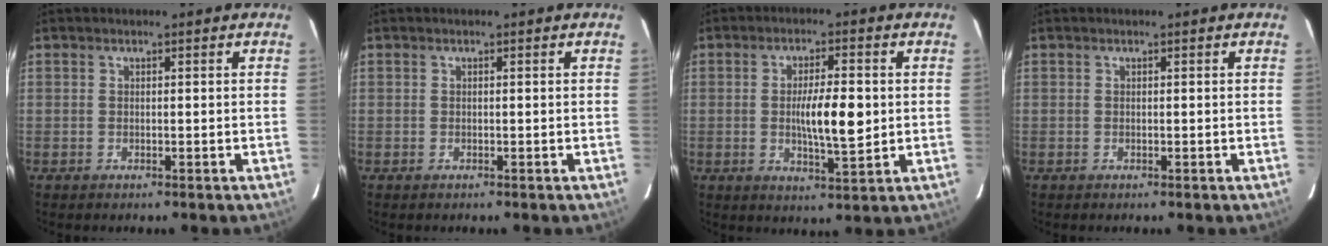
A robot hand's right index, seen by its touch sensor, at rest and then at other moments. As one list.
[{"total": 0.0}, {"total": 7.8, "force": [0.0, 1.7, 7.6], "torque": [-0.132, -0.003, 0.001]}, {"total": 0.0}]